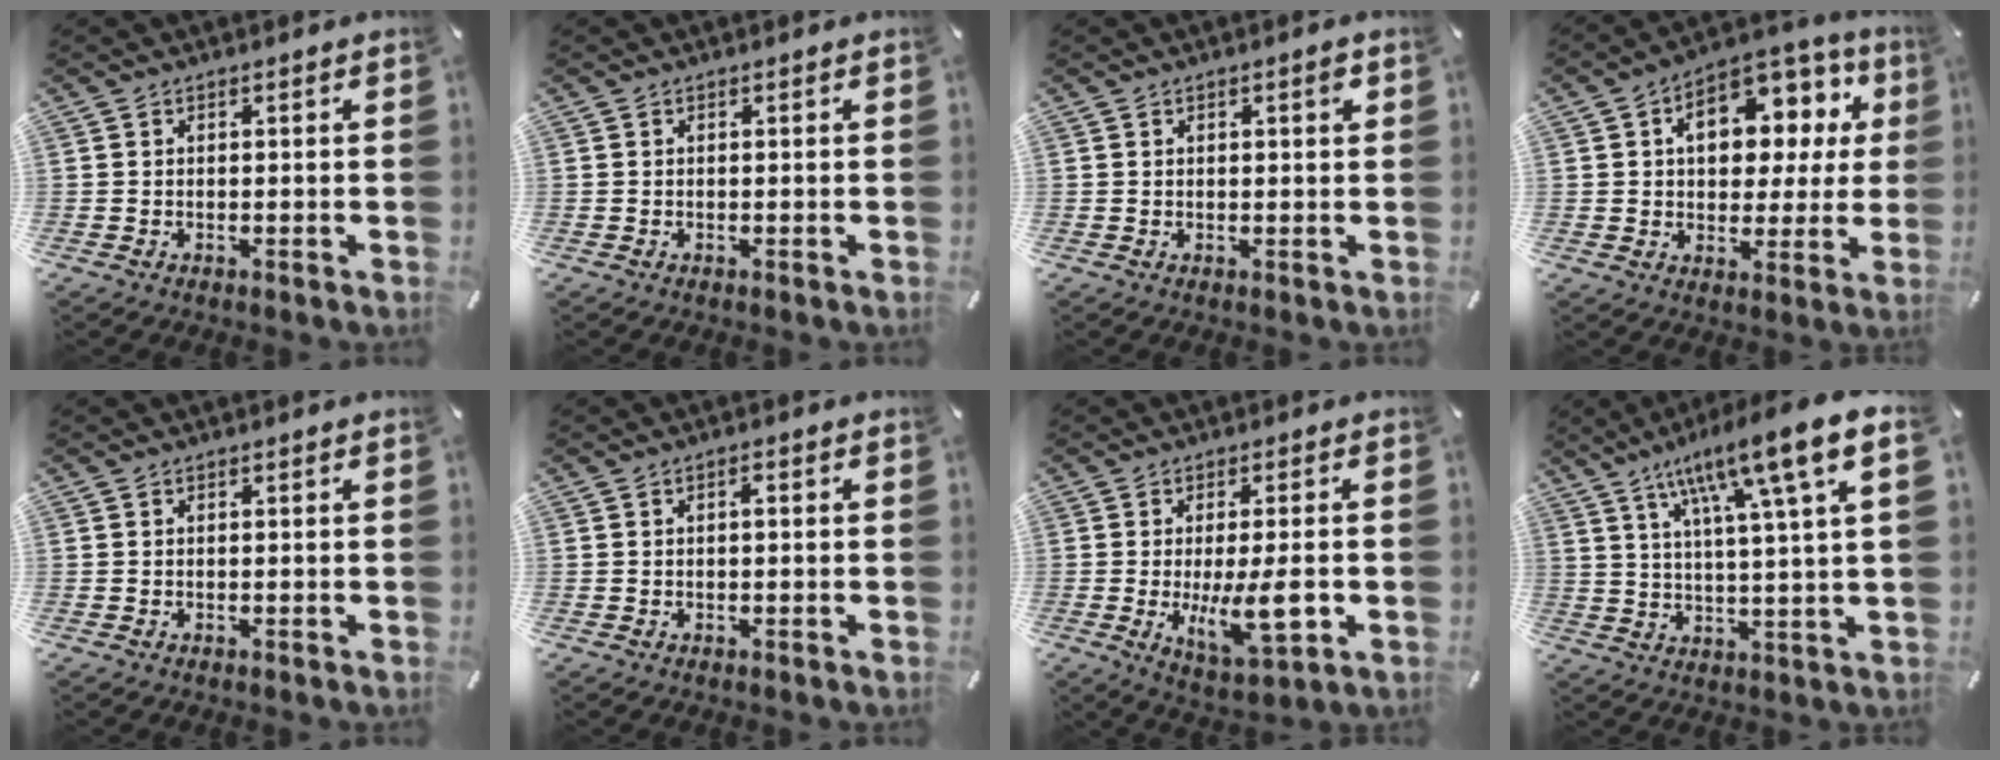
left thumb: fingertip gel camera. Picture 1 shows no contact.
{"total": 0.0}
{"total": 1.6, "force": [0.7, 0.6, 1.3], "torque": [-0.020, 0.001, 0.009]}
{"total": 13.7, "force": [3.8, 9.6, 9.0], "torque": [-0.128, -0.016, 0.066]}
{"total": 0.0}
{"total": 0.9, "force": [0.0, 0.4, 0.8], "torque": [-0.017, 0.003, 0.000]}
{"total": 11.9, "force": [-1.4, 3.7, 11.3], "torque": [-0.205, -0.025, -0.023]}
{"total": 13.9, "force": [7.9, 1.1, 11.4], "torque": [-0.203, -0.031, 0.119]}